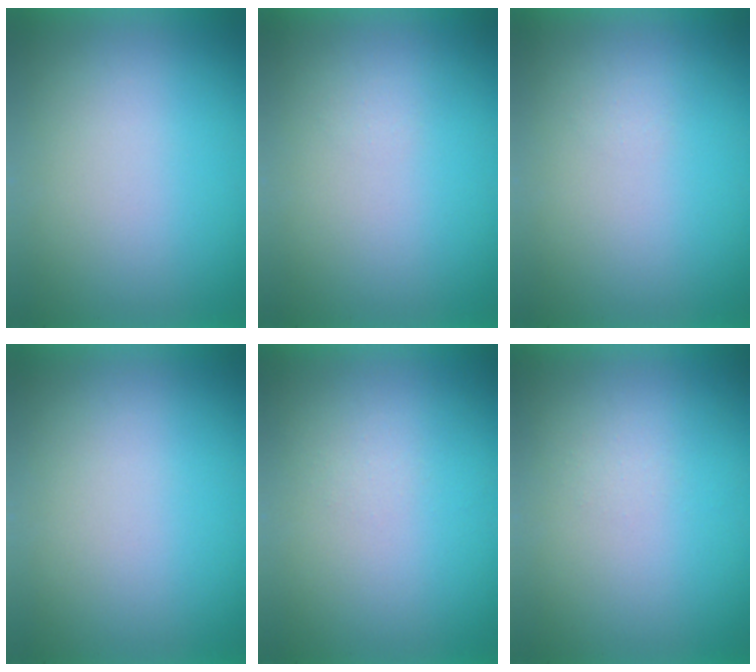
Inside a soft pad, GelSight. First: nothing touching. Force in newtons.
{"total": 1.3}
{"total": 1.3}
{"total": 0.0}
{"total": 1.2}
{"total": 1.3}